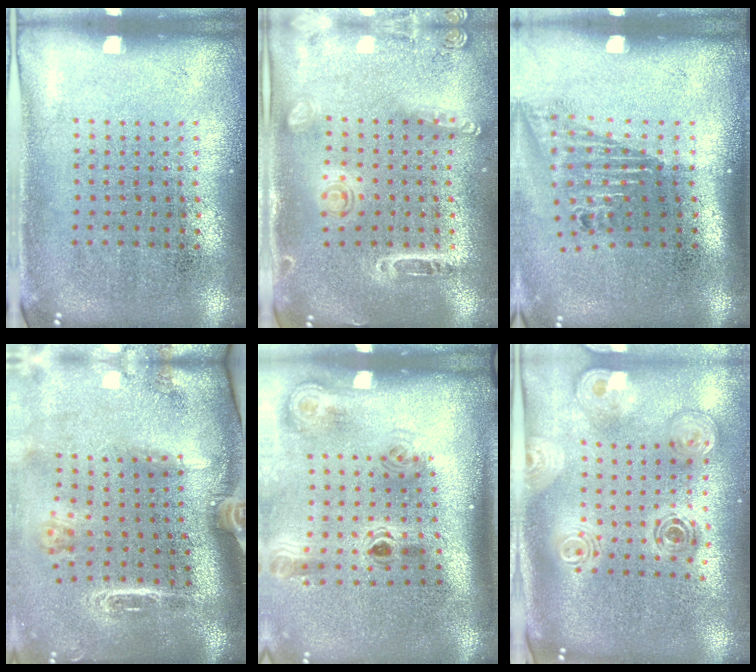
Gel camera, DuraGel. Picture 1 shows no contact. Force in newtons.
{"total": 1.6, "press": 1.4, "slide": 0.7}
{"total": 1.6, "press": 1.2, "slide": 1.1}
{"total": 2.8, "press": 2.0, "slide": 2.0}
{"total": 2.0, "press": 1.3, "slide": 1.5}
{"total": 1.9, "press": 1.6, "slide": 1.0}